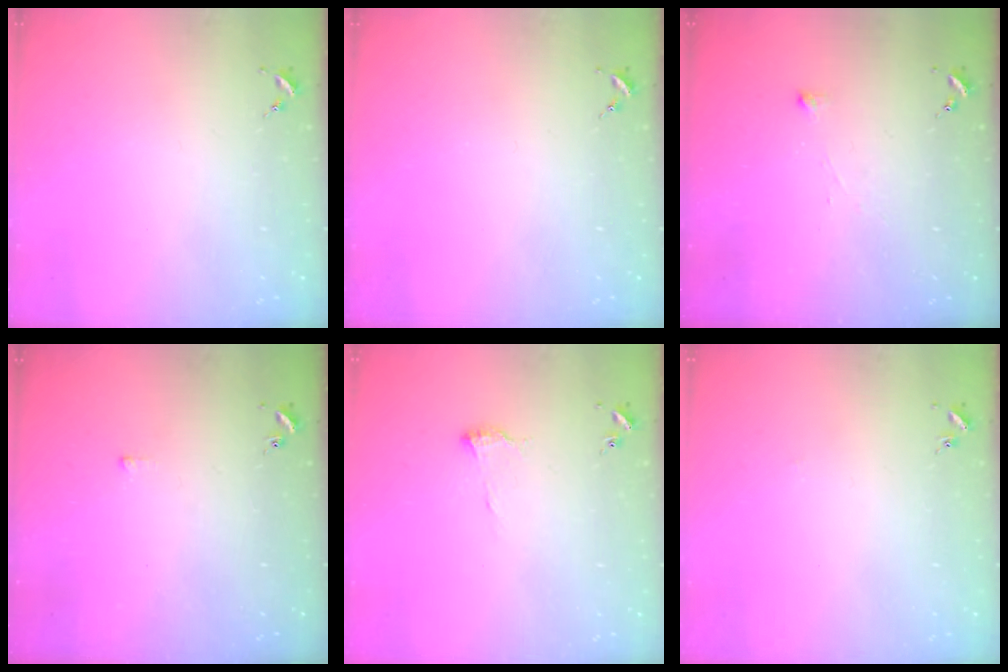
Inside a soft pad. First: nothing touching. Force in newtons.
{"total": 0.0}
{"total": 2.6, "press": 2.6, "slide": 0.1}
{"total": 1.8, "press": 1.8, "slide": 0.3}
{"total": 6.9, "press": 6.9, "slide": 0.6}
{"total": 1.1, "press": 1.1, "slide": 0.2}